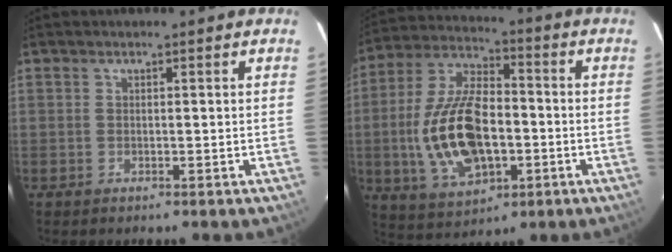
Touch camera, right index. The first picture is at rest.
{"total": 18.7, "force": [-3.2, 9.8, 15.6], "torque": [-0.329, 0.004, -0.045]}